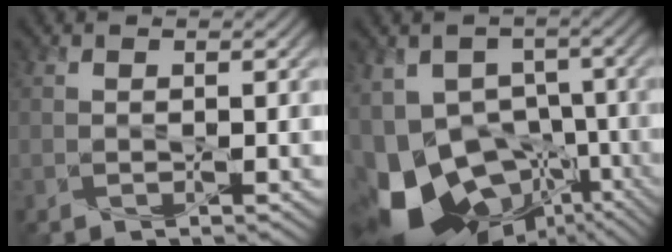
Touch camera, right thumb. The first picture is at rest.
{"total": 17.9, "force": [-8.8, 11.2, 11.0], "torque": [-0.207, -0.028, -0.108]}